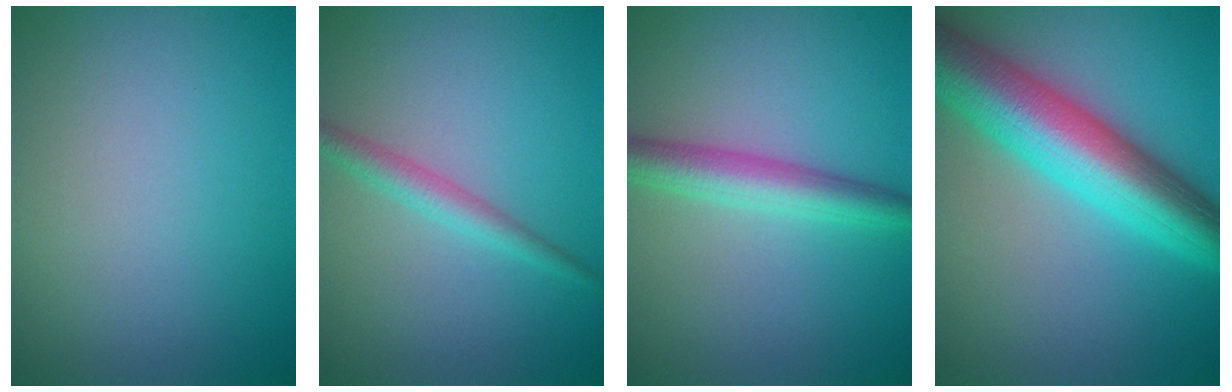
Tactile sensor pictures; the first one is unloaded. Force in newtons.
{"total": 2.2, "press": 2.2, "slide": 0.0}
{"total": 3.9, "press": 3.9, "slide": 0.2}
{"total": 10.3, "press": 10.3, "slide": 0.3}